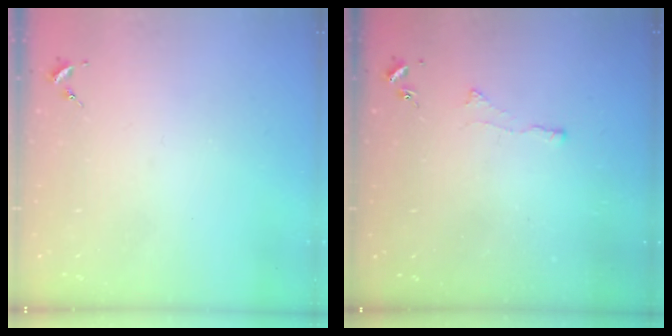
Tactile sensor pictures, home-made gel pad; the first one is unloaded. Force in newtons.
{"total": 2.6, "press": 2.5, "slide": 0.6}